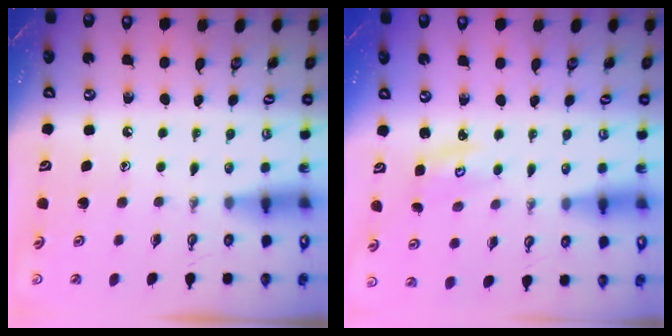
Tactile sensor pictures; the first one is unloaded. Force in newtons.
{"total": 2.9, "press": 2.8, "slide": 0.4}